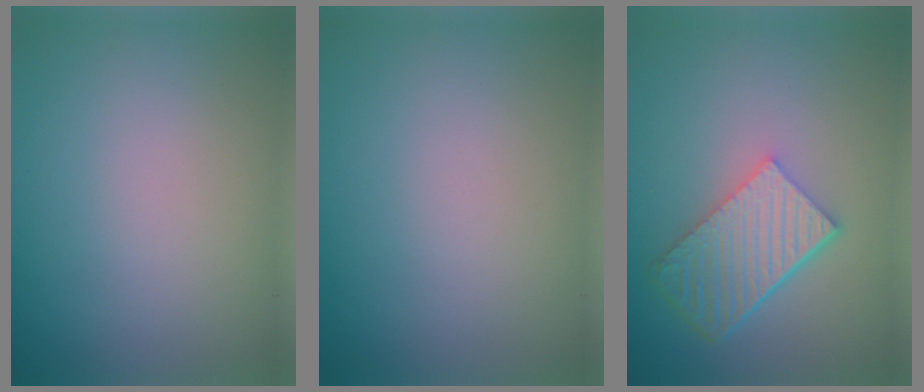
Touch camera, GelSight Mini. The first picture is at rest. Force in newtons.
{"total": 0.0}
{"total": 6.2, "press": 4.4, "slide": 4.3}